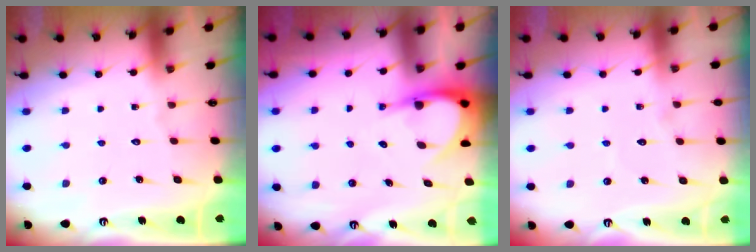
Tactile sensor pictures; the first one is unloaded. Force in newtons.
{"total": 5.1, "press": 5.1, "slide": 0.4}
{"total": 2.7, "press": 2.7, "slide": 0.3}